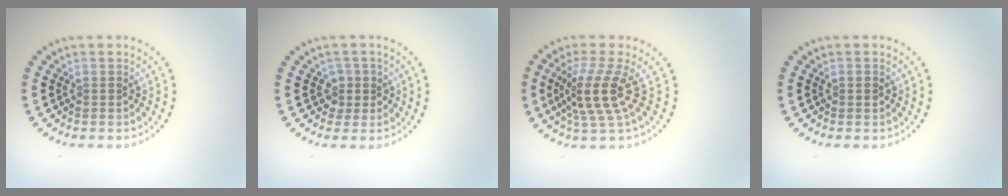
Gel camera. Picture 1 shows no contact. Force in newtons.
{"total": 1.8, "press": 1.5, "slide": 1.1}
{"total": 4.1, "press": 2.9, "slide": 2.9}
{"total": 0.8, "press": 0.8, "slide": 0.0}